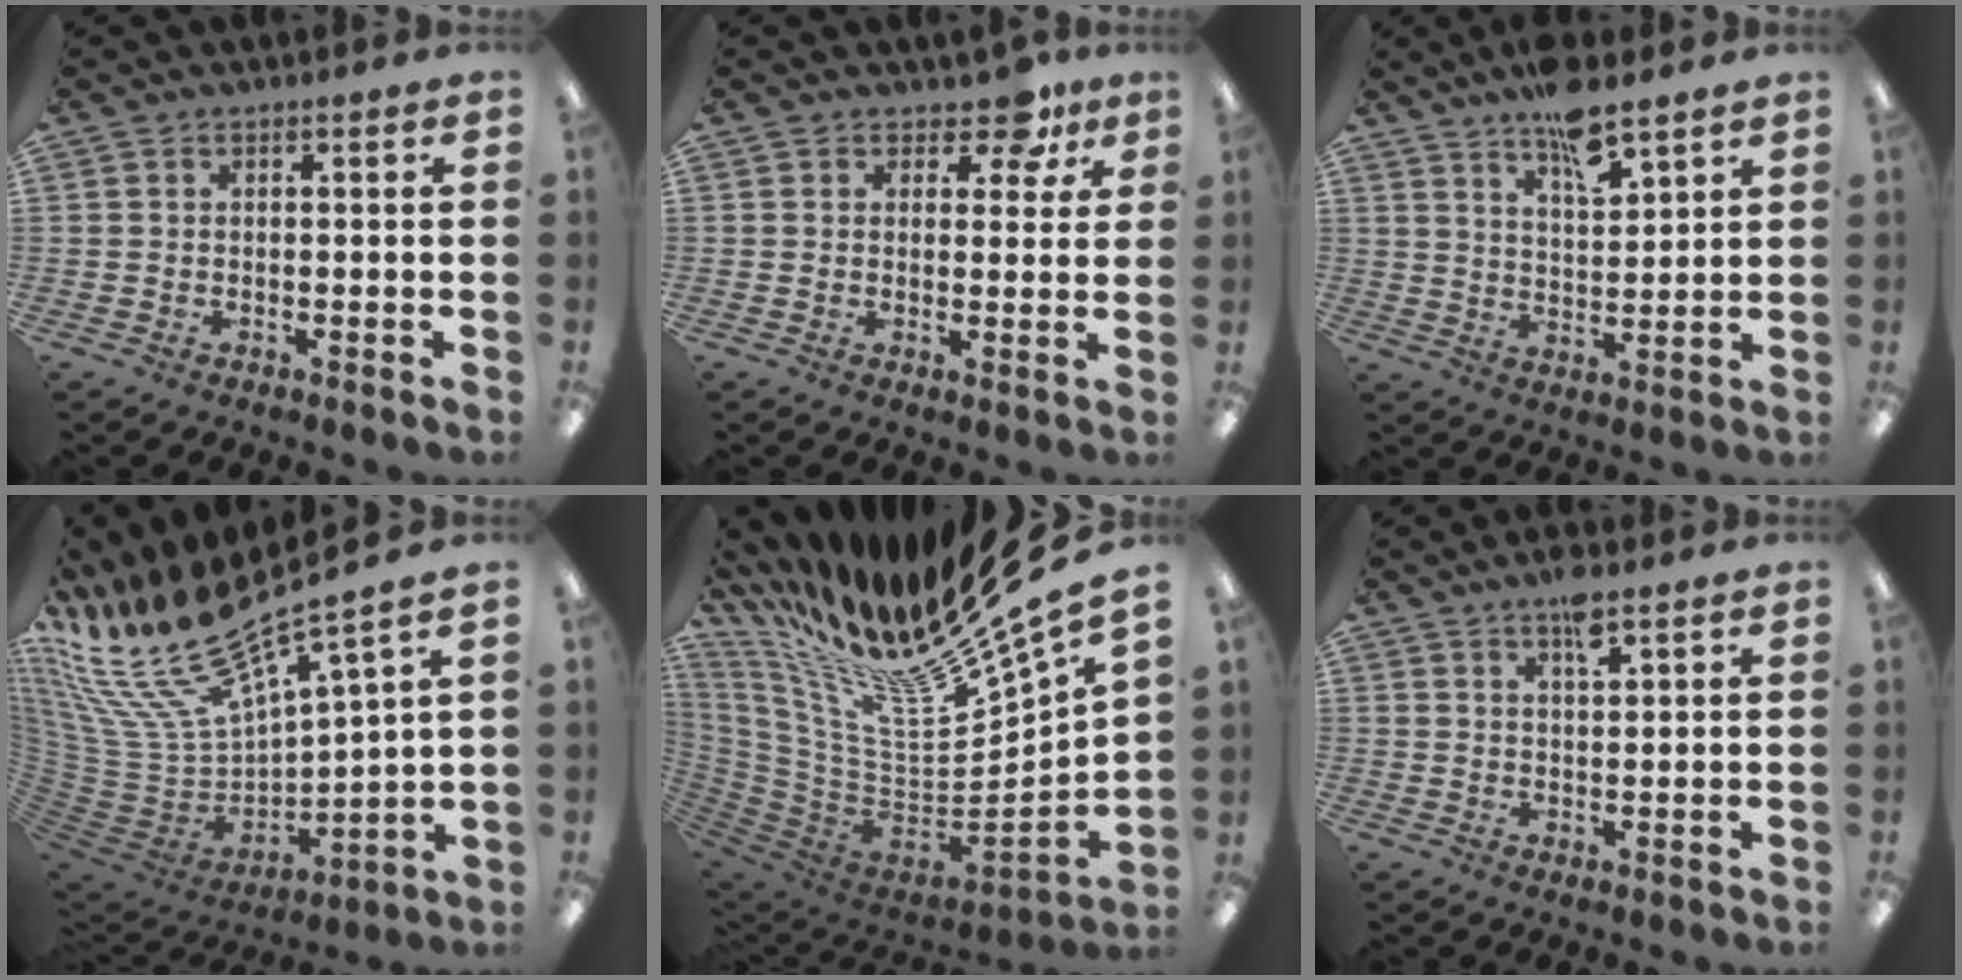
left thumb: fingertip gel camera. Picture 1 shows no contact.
{"total": 7.4, "force": [5.0, 3.8, 3.9], "torque": [-0.041, -0.025, 0.082]}
{"total": 9.0, "force": [7.3, 2.6, 4.7], "torque": [-0.073, -0.044, 0.126]}
{"total": 24.2, "force": [18.2, 8.1, 13.8], "torque": [-0.263, -0.146, 0.334]}
{"total": 24.5, "force": [17.4, 6.0, 16.1], "torque": [-0.269, -0.158, 0.297]}
{"total": 5.1, "force": [3.7, 1.1, 3.4], "torque": [-0.059, -0.014, 0.060]}